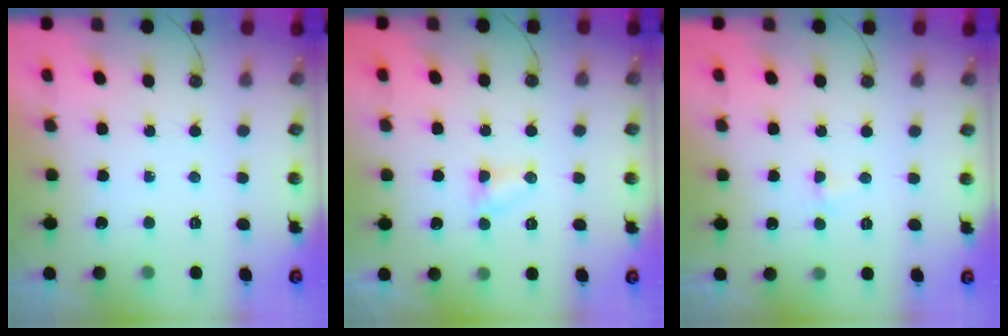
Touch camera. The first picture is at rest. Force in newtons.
{"total": 3.0, "press": 3.0, "slide": 0.3}
{"total": 2.8, "press": 2.7, "slide": 0.5}